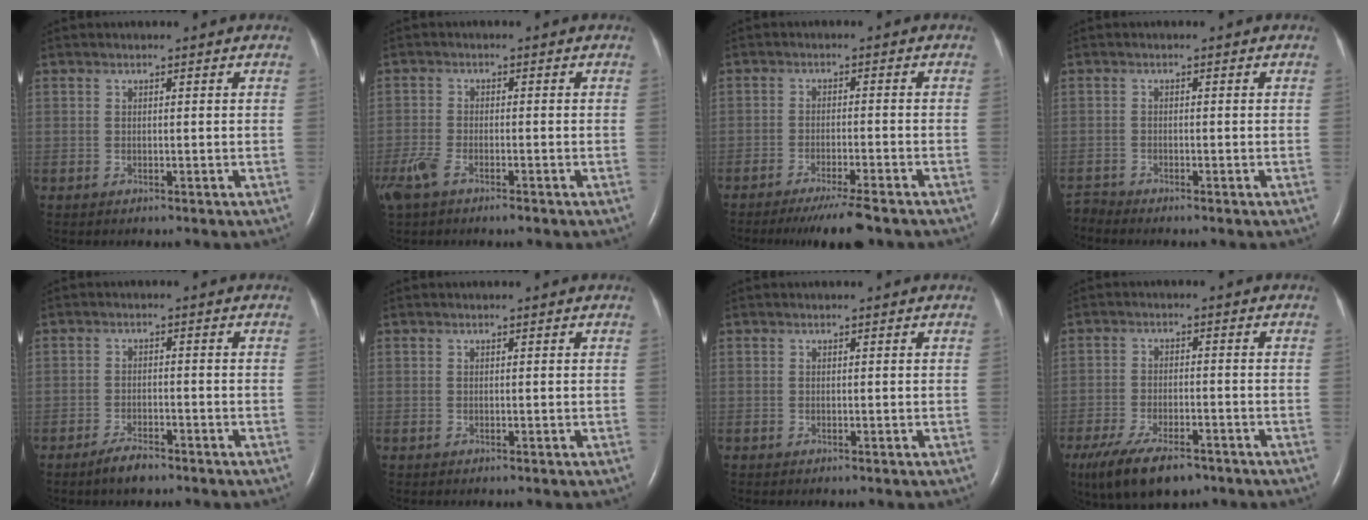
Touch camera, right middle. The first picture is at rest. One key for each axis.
{"total": 4.4, "fx": -3.0, "fy": 1.4, "fz": 2.9, "tx": -0.070, "ty": -0.008, "tz": -0.055}
{"total": 7.4, "fx": -5.9, "fy": 0.0, "fz": 4.3, "tx": -0.066, "ty": -0.018, "tz": -0.096}
{"total": 1.6, "fx": -1.4, "fy": -0.5, "fz": -0.5, "tx": 0.006, "ty": -0.014, "tz": -0.028}
{"total": 3.3, "fx": -2.7, "fy": 0.8, "fz": 1.8, "tx": -0.044, "ty": -0.004, "tz": -0.046}
{"total": 0.0}
{"total": 0.0}
{"total": 10.6, "fx": -7.5, "fy": 3.7, "fz": 6.5, "tx": -0.121, "ty": -0.014, "tz": -0.122}